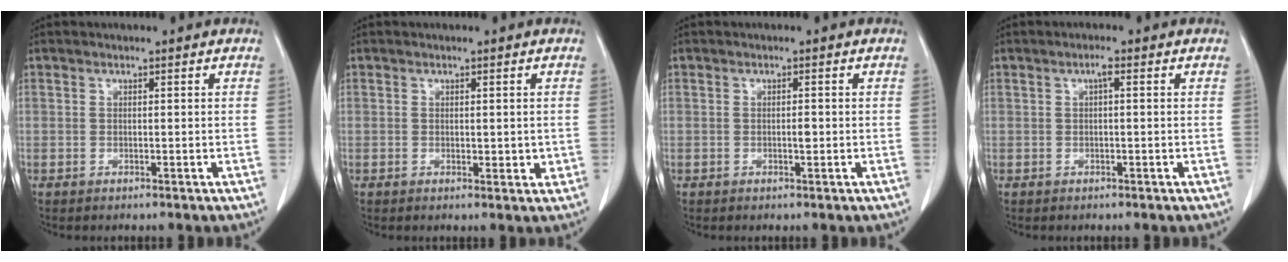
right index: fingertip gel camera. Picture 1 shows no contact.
{"total": 2.2, "force": [0.0, 1.1, 1.9], "torque": [-0.023, -0.005, 0.004]}
{"total": 1.0, "force": [-0.2, 0.3, 1.0], "torque": [-0.017, 0.000, -0.003]}
{"total": 1.3, "force": [0.4, 0.2, 1.2], "torque": [-0.021, 0.006, 0.004]}